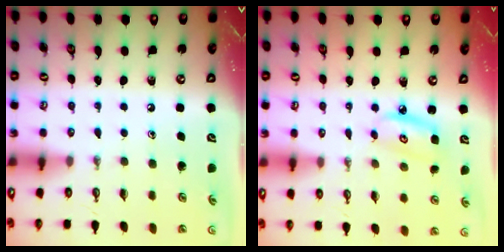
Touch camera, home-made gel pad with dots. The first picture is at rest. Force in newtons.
{"total": 5.6, "press": 5.5, "slide": 0.4}